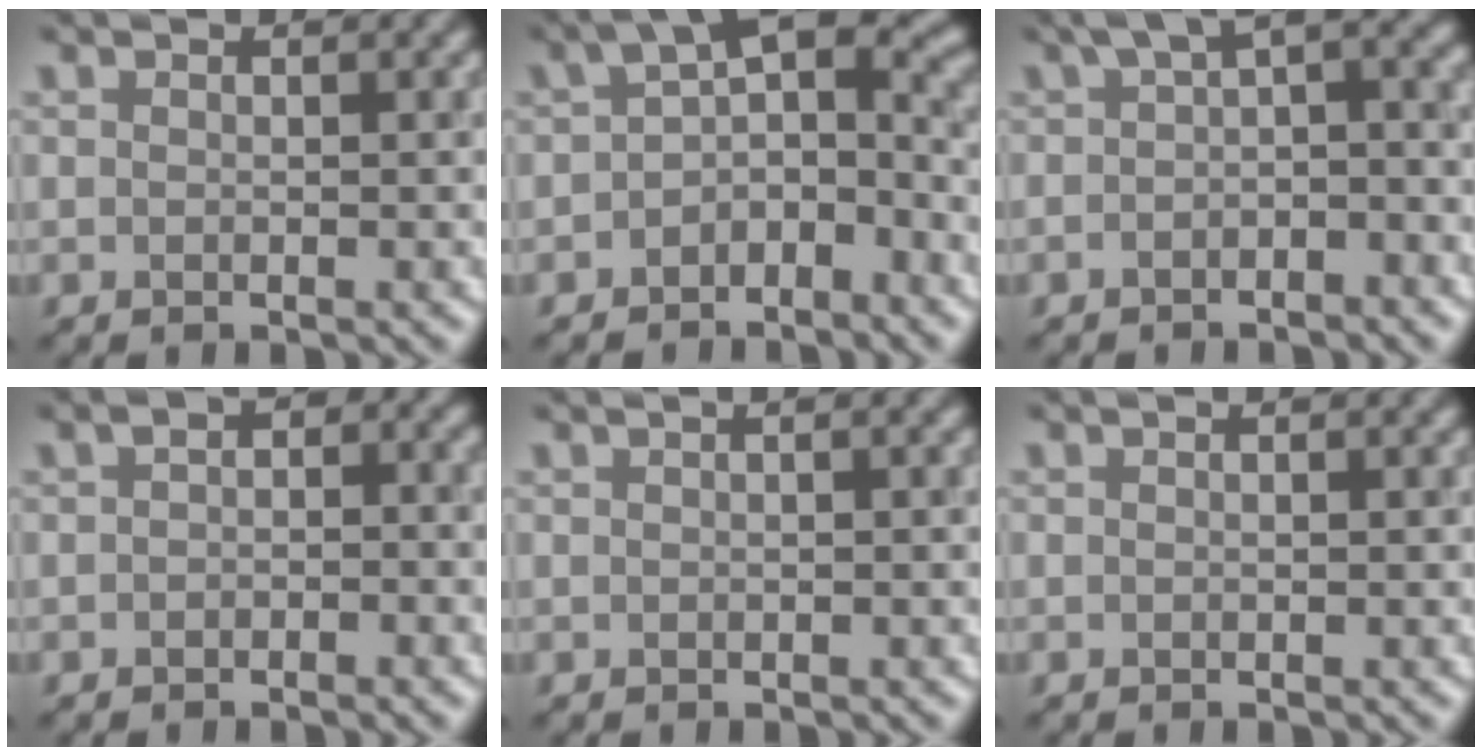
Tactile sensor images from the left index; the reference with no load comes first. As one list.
[{"total": 4.0, "force": [-1.0, 2.4, 3.1], "torque": [-0.033, 0.017, -0.034]}, {"total": 5.4, "force": [0.0, 2.6, 4.8], "torque": [-0.061, 0.015, -0.013]}, {"total": 2.0, "force": [-0.3, 1.3, 1.4], "torque": [-0.024, 0.008, -0.013]}, {"total": 0.6, "force": [0.0, 0.2, 0.6], "torque": [-0.011, 0.004, 0.002]}, {"total": 0.0}]